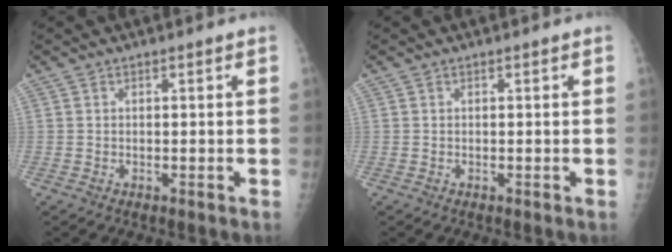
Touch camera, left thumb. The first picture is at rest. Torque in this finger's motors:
{"motor_torque": [0.00, 0.00, -0.04, 0.01, 0.00]}